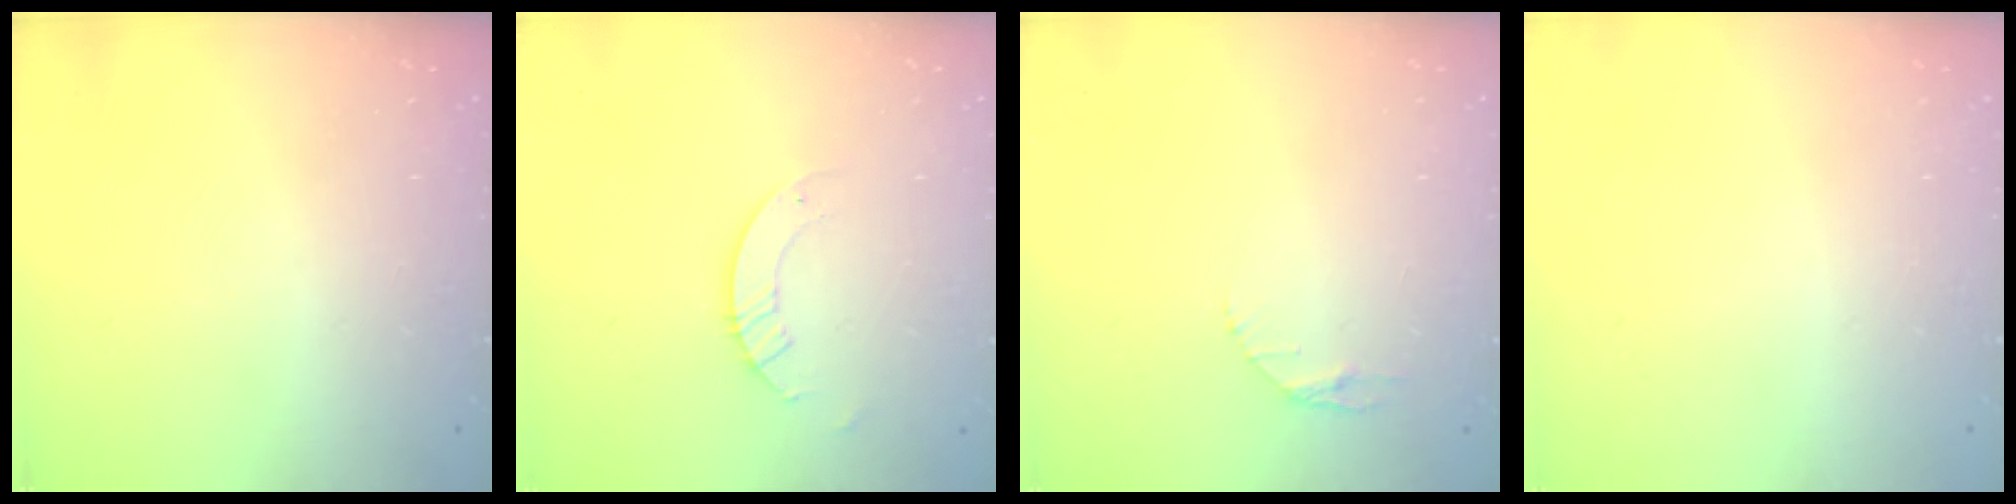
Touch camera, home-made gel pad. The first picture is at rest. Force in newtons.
{"total": 3.2, "press": 3.2, "slide": 0.2}
{"total": 2.9, "press": 2.9, "slide": 0.4}
{"total": 0.0}